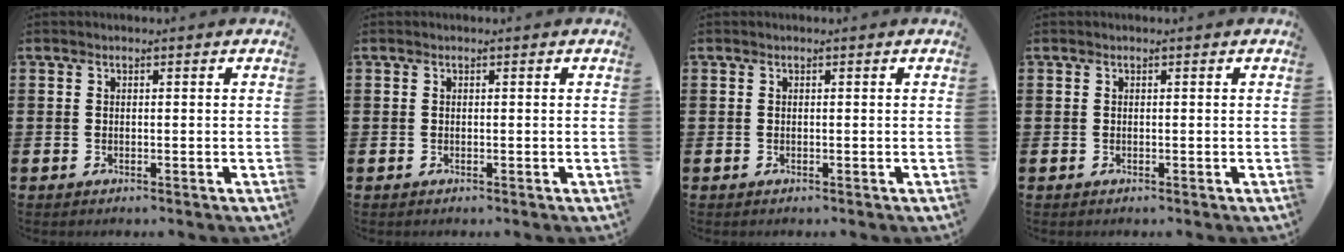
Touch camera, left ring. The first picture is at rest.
{"total": 0.0}
{"total": 0.0}
{"total": 0.0}